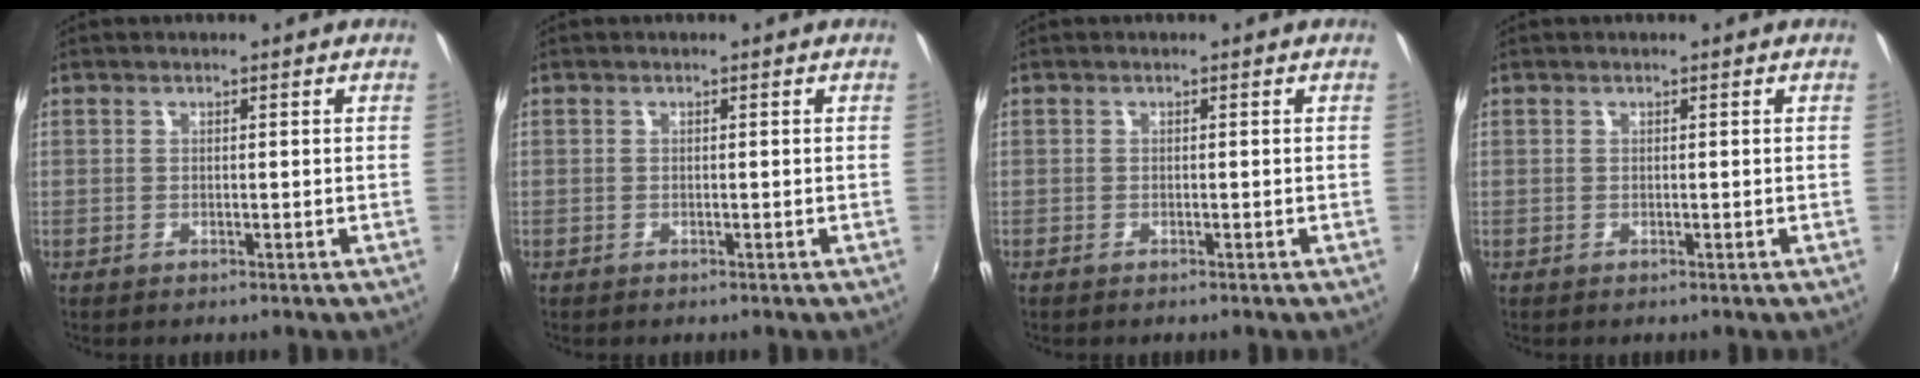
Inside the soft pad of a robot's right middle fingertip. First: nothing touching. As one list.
[{"total": 0.0}, {"total": 0.8, "force": [-0.7, 0.1, 0.4], "torque": [-0.009, -0.003, -0.014]}, {"total": 0.0}]